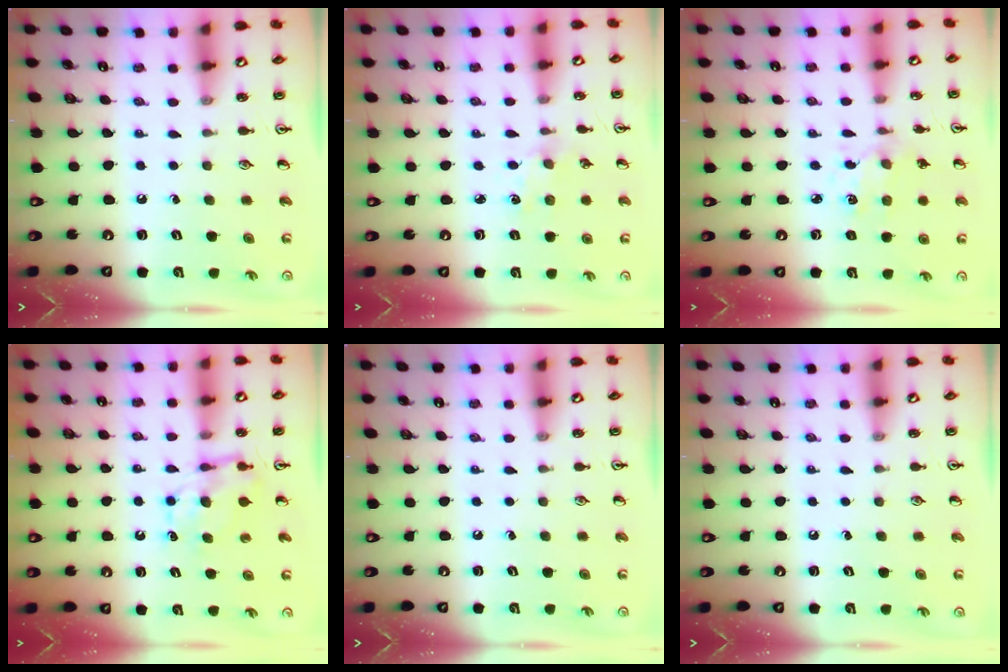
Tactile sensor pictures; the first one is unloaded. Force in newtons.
{"total": 2.9, "press": 2.9, "slide": 0.4}
{"total": 1.9, "press": 1.9, "slide": 0.2}
{"total": 7.1, "press": 7.1, "slide": 0.3}
{"total": 0.0}
{"total": 0.0}